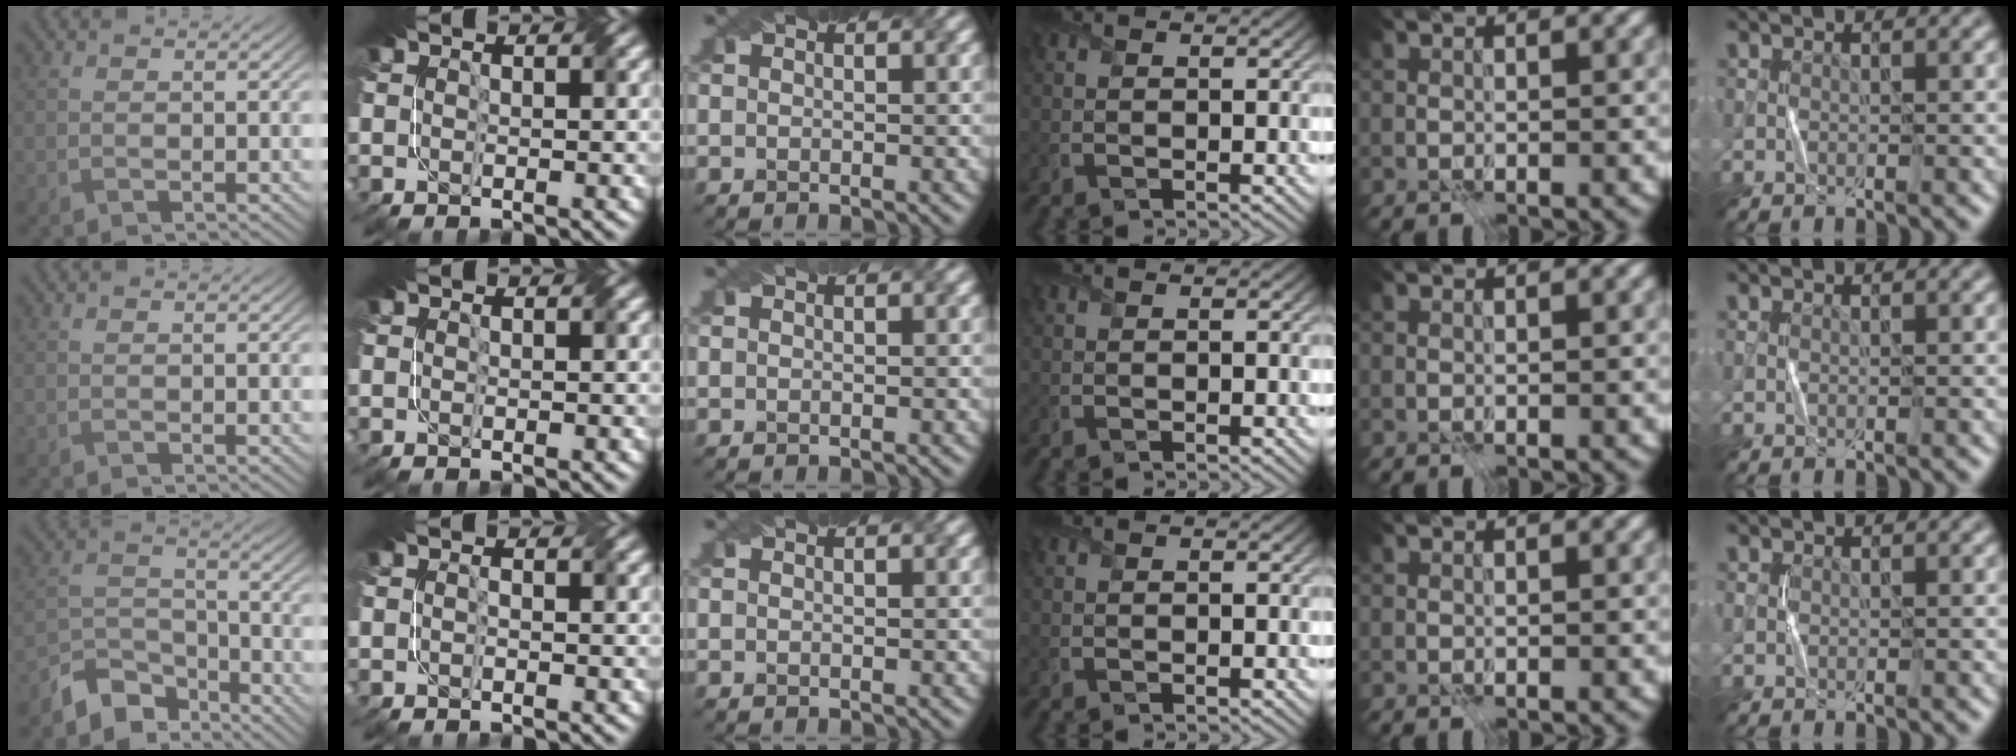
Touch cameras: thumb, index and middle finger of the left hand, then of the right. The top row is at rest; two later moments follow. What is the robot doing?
{"motion": "fold", "object": "paper"}